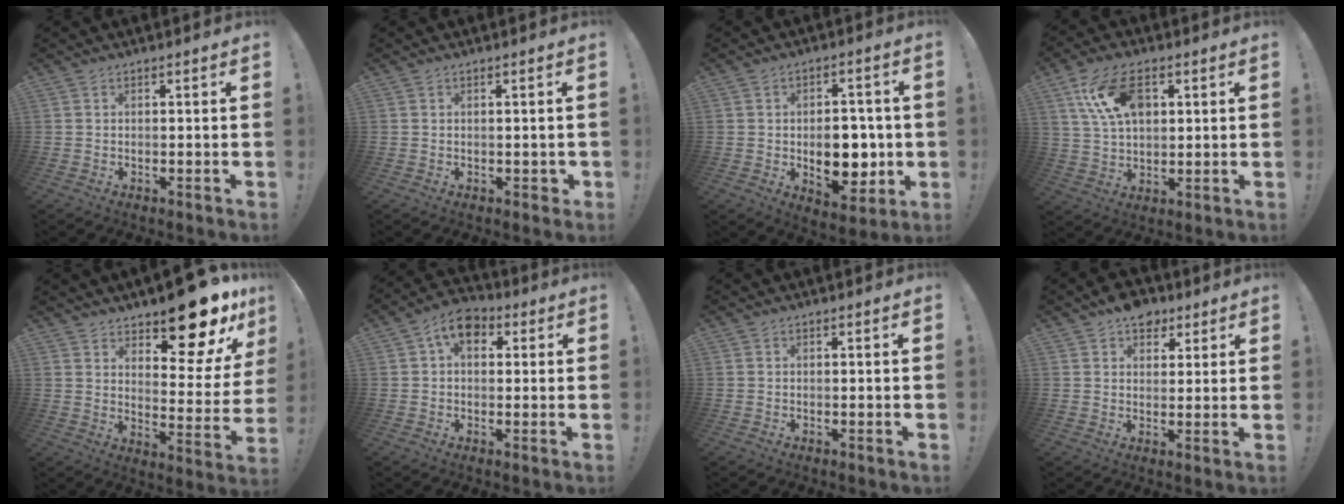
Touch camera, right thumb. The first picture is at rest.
{"total": 1.5, "force": [-0.2, 1.0, 1.1], "torque": [-0.015, 0.004, -0.003]}
{"total": 13.3, "force": [-1.8, 8.7, 9.9], "torque": [-0.135, 0.009, -0.024]}
{"total": 13.9, "force": [5.2, 8.3, 9.9], "torque": [-0.173, 0.001, 0.100]}
{"total": 15.6, "force": [12.4, 4.9, 8.1], "torque": [-0.091, -0.109, 0.200]}
{"total": 8.0, "force": [2.7, 5.2, 5.4], "torque": [-0.077, 0.000, 0.051]}
{"total": 0.0}
{"total": 7.5, "force": [4.9, 5.0, 2.6], "torque": [-0.024, -0.026, 0.090]}